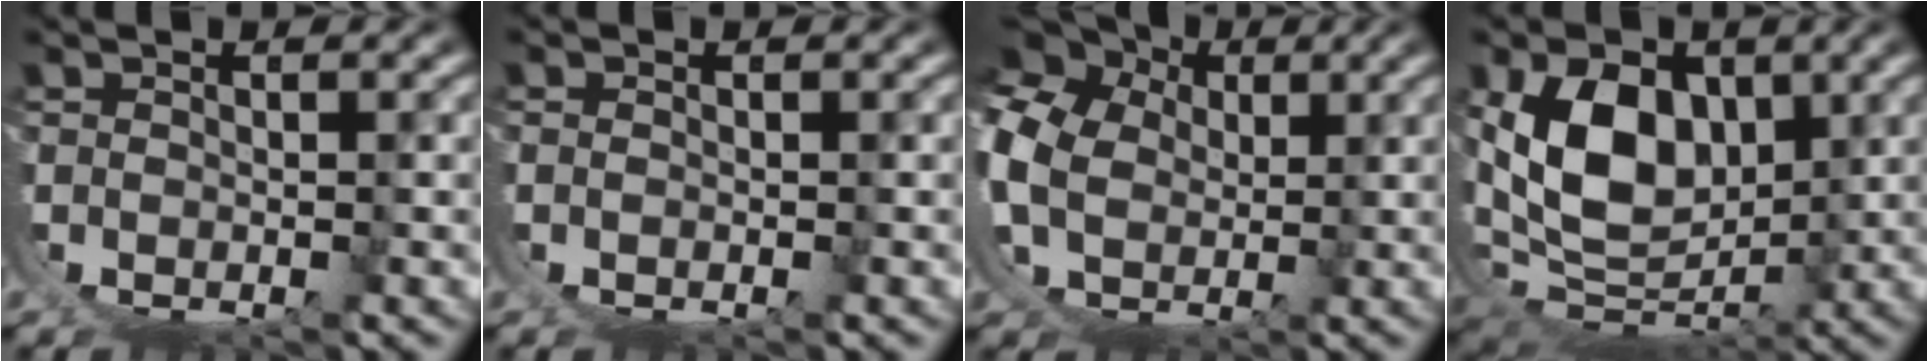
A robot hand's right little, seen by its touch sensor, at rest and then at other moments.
{"total": 0.6, "force": [-0.1, 0.5, 0.3], "torque": [-0.009, -0.002, -0.001]}
{"total": 11.6, "force": [3.5, 9.8, 5.1], "torque": [-0.138, -0.012, 0.050]}
{"total": 8.7, "force": [2.9, 5.4, 6.2], "torque": [-0.151, -0.040, 0.072]}